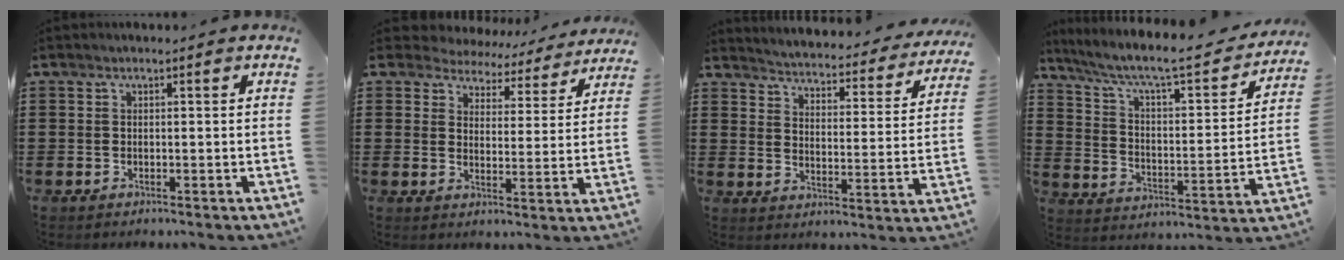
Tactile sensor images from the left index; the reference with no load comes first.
{"total": 4.7, "force": [4.6, 1.1, -0.1], "torque": [-0.020, -0.034, 0.077]}
{"total": 3.5, "force": [3.4, -0.3, 0.4], "torque": [-0.030, -0.037, 0.051]}
{"total": 7.8, "force": [6.2, 0.7, 4.8], "torque": [-0.116, -0.044, 0.098]}